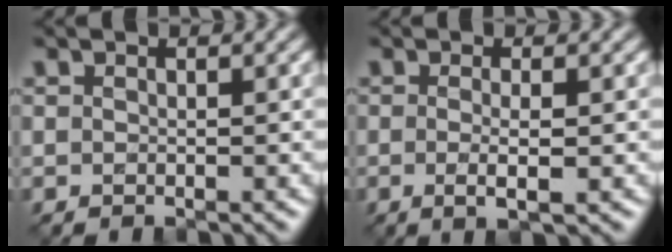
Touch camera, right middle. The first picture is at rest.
{"total": 2.6, "force": [-0.3, 0.6, 2.5], "torque": [-0.042, -0.007, -0.005]}